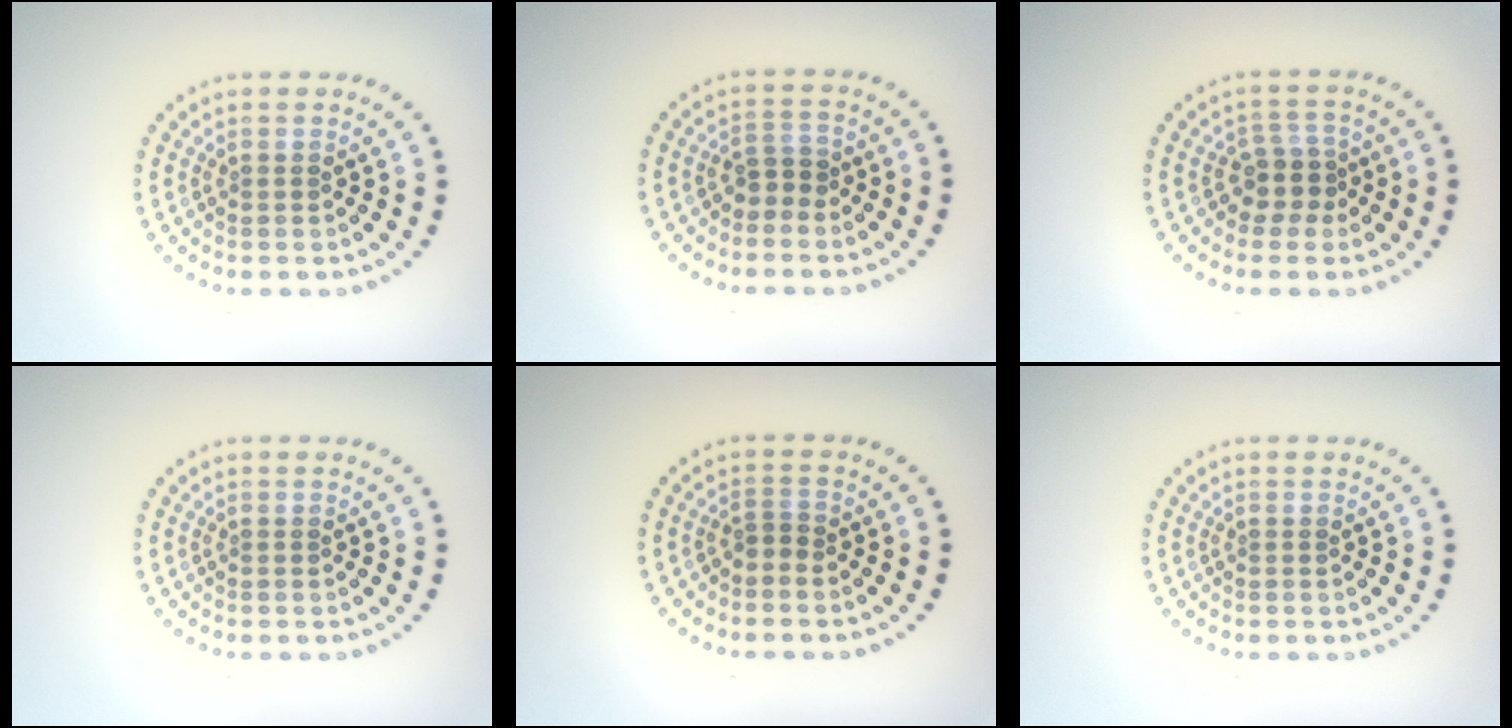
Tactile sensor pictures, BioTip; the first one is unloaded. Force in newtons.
{"total": 1.6, "press": 1.4, "slide": 0.8}
{"total": 2.5, "press": 2.0, "slide": 1.4}
{"total": 0.0}
{"total": 1.1, "press": 0.8, "slide": 0.7}
{"total": 0.0}